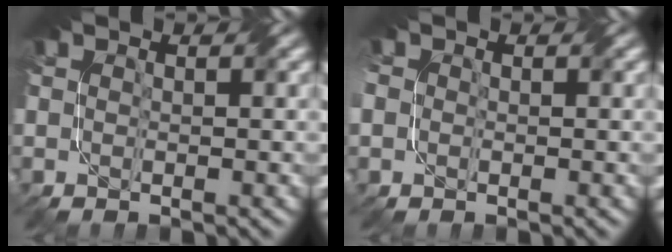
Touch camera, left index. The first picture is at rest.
{"total": 1.6, "force": [0.4, 1.5, 0.3], "torque": [-0.005, 0.010, 0.003]}